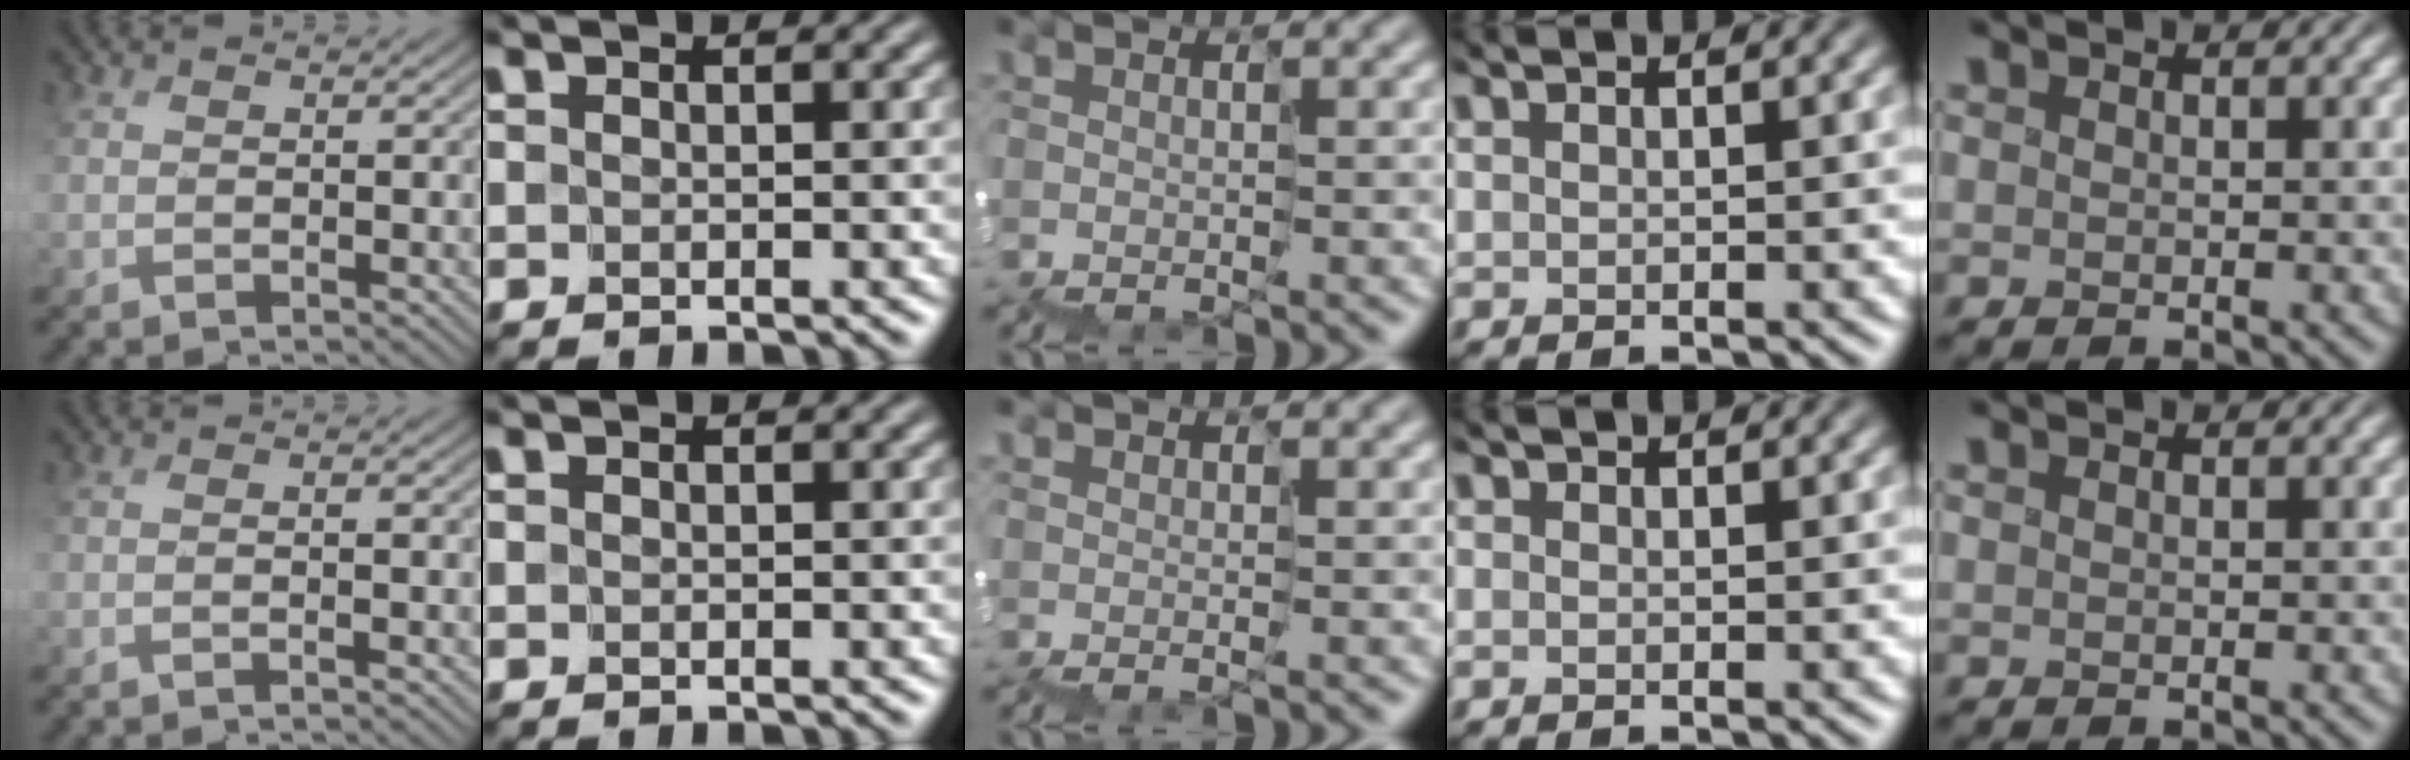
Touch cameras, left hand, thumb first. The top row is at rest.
{"thumb": {"total": 2.6, "force": [-0.9, 0.8, 2.3], "torque": [-0.026, -0.004, -0.020]}, "middle": {"total": 1.0, "force": [0.8, -0.6, 0.3], "torque": [-0.006, 0.000, 0.014]}, "ring": {"total": 0.7, "force": [-0.3, -0.3, -0.5], "torque": [0.001, -0.002, 0.002]}}